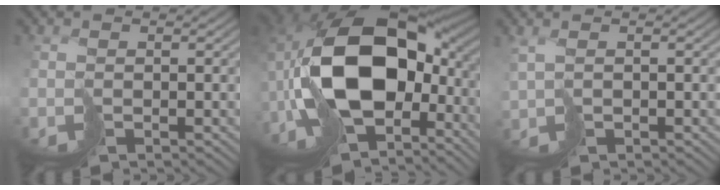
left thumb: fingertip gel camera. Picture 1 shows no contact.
{"total": 19.1, "force": [-3.0, 11.6, 14.8], "torque": [-0.319, -0.002, -0.045]}
{"total": 1.8, "force": [0.2, 0.3, 1.7], "torque": [-0.043, 0.003, 0.007]}